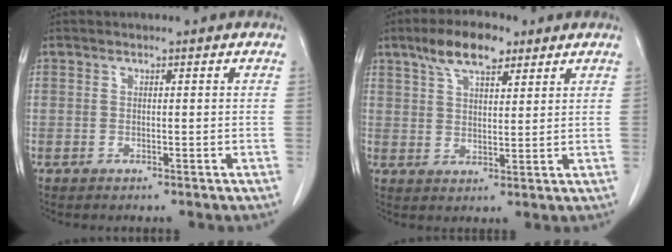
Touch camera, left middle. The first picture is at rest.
{"total": 8.0, "force": [5.3, 2.8, 5.3], "torque": [-0.100, 0.015, 0.095]}